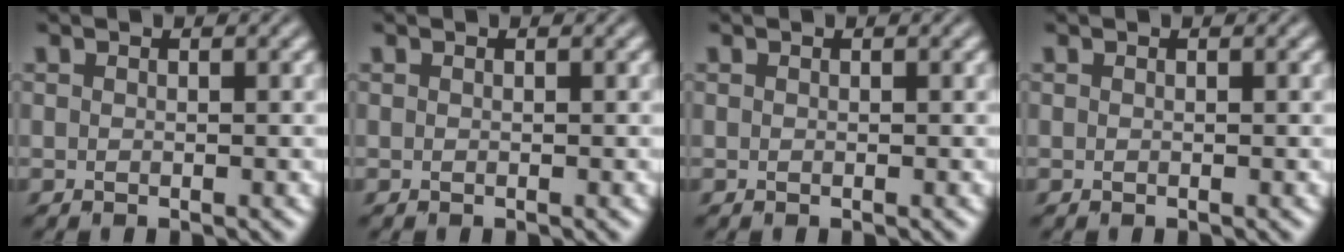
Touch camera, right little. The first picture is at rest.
{"total": 0.0}
{"total": 0.0}
{"total": 0.0}